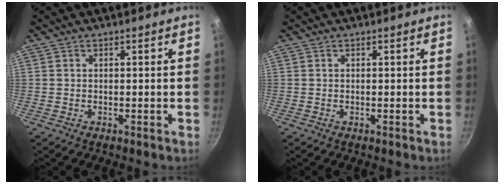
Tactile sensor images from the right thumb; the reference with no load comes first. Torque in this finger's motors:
{"motor_torque": [0.13, 0.13, 0.00, 0.00, 0.00]}